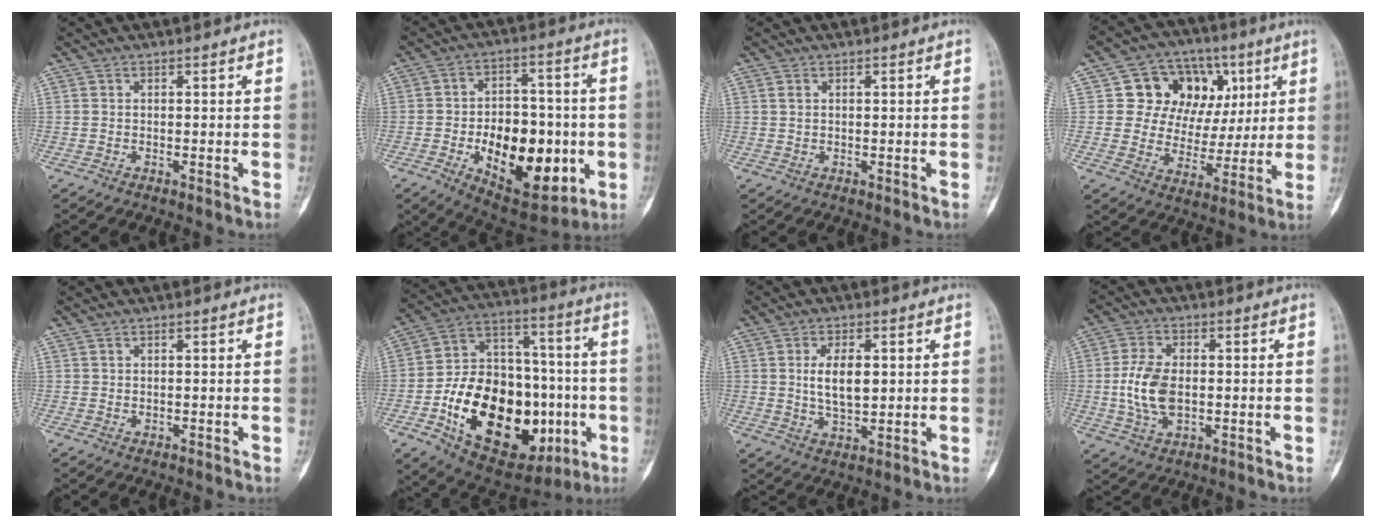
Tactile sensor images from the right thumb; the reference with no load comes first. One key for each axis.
{"total": 20.9, "fx": -5.0, "fy": 12.0, "fz": 16.4, "tx": -0.201, "ty": 0.018, "tz": -0.054}
{"total": 1.1, "fx": 0.4, "fy": 0.7, "fz": 0.7, "tx": -0.017, "ty": 0.003, "tz": 0.010}
{"total": 16.0, "fx": 4.9, "fy": 12.7, "fz": 8.3, "tx": -0.070, "ty": 0.007, "tz": 0.086}
{"total": 0.0}
{"total": 31.4, "fx": -8.2, "fy": 18.6, "fz": 23.9, "tx": -0.395, "ty": 0.025, "tz": -0.110}
{"total": 7.3, "fx": 1.2, "fy": 3.7, "fz": 6.1, "tx": -0.100, "ty": -0.011, "tz": 0.025}
{"total": 9.3, "fx": -0.5, "fy": 5.5, "fz": 7.5, "tx": -0.149, "ty": 0.001, "tz": -0.009}